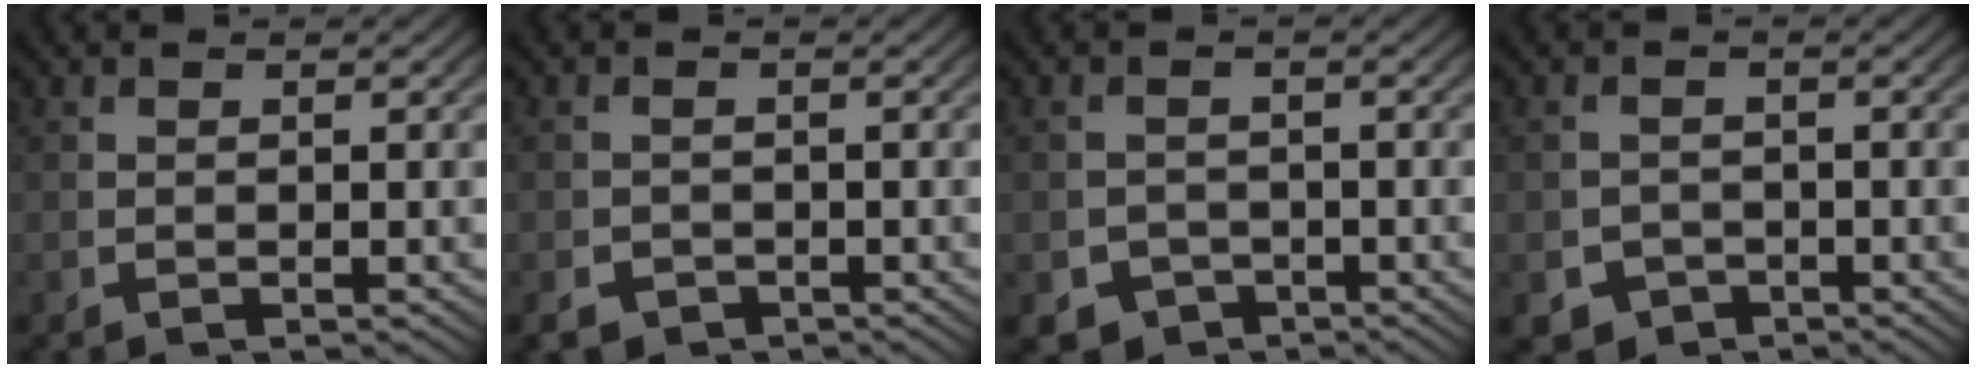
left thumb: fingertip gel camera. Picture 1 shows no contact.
{"total": 2.6, "force": [-2.1, 1.5, 0.5], "torque": [-0.007, -0.017, -0.030]}
{"total": 4.9, "force": [-3.4, 3.3, 1.2], "torque": [-0.015, -0.029, -0.049]}
{"total": 4.3, "force": [-2.8, 3.1, 1.0], "torque": [-0.015, -0.028, -0.039]}